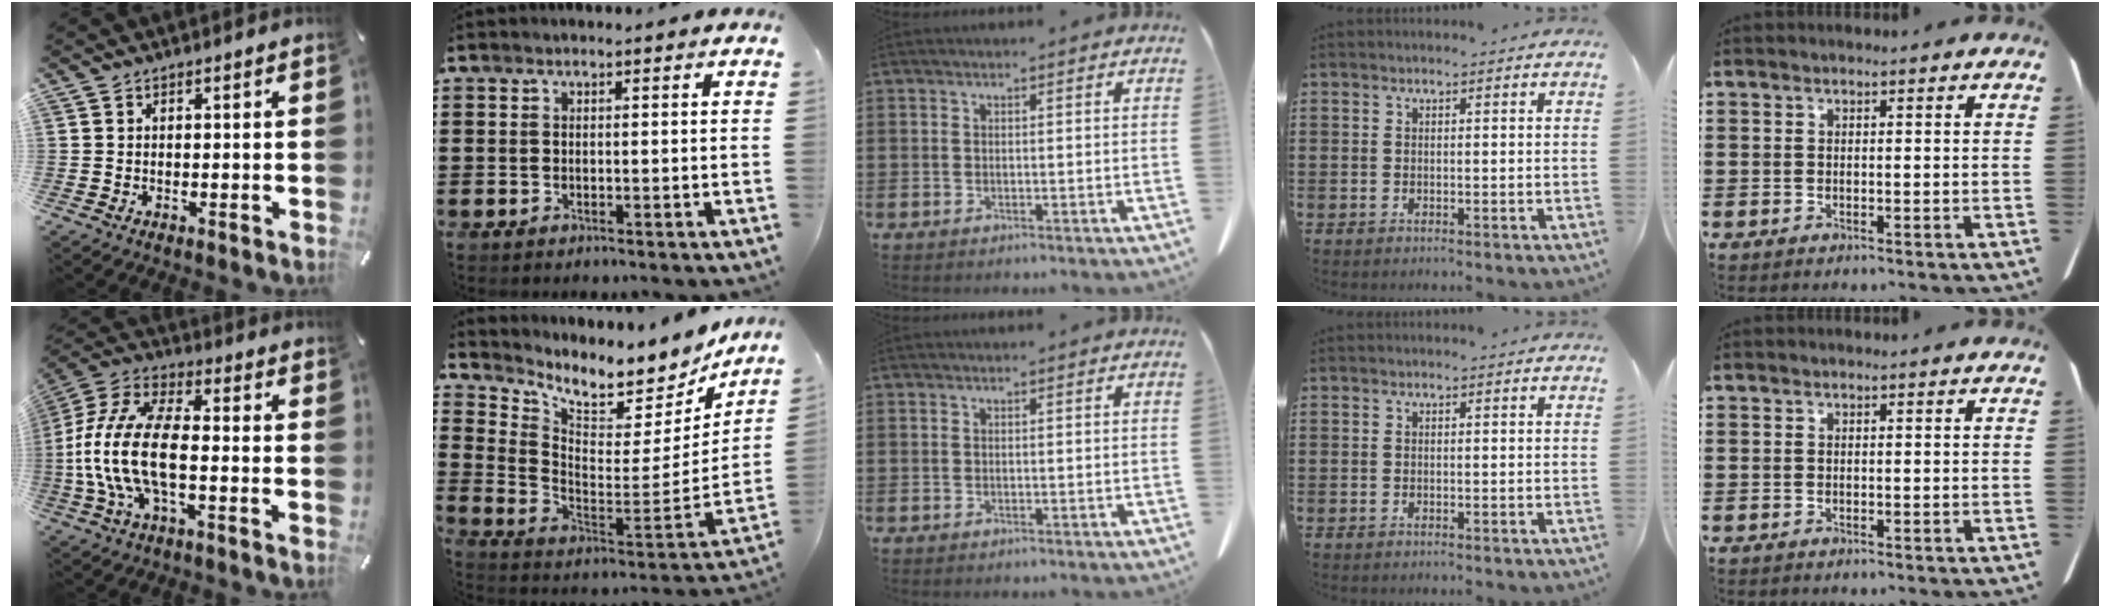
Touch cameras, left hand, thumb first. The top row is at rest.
{"thumb": {"total": 15.7, "force": [-3.2, 7.7, 13.3], "torque": [-0.290, -0.002, -0.061]}, "index": {"total": 6.7, "force": [5.9, 1.6, 2.7], "torque": [-0.071, -0.065, 0.095]}}